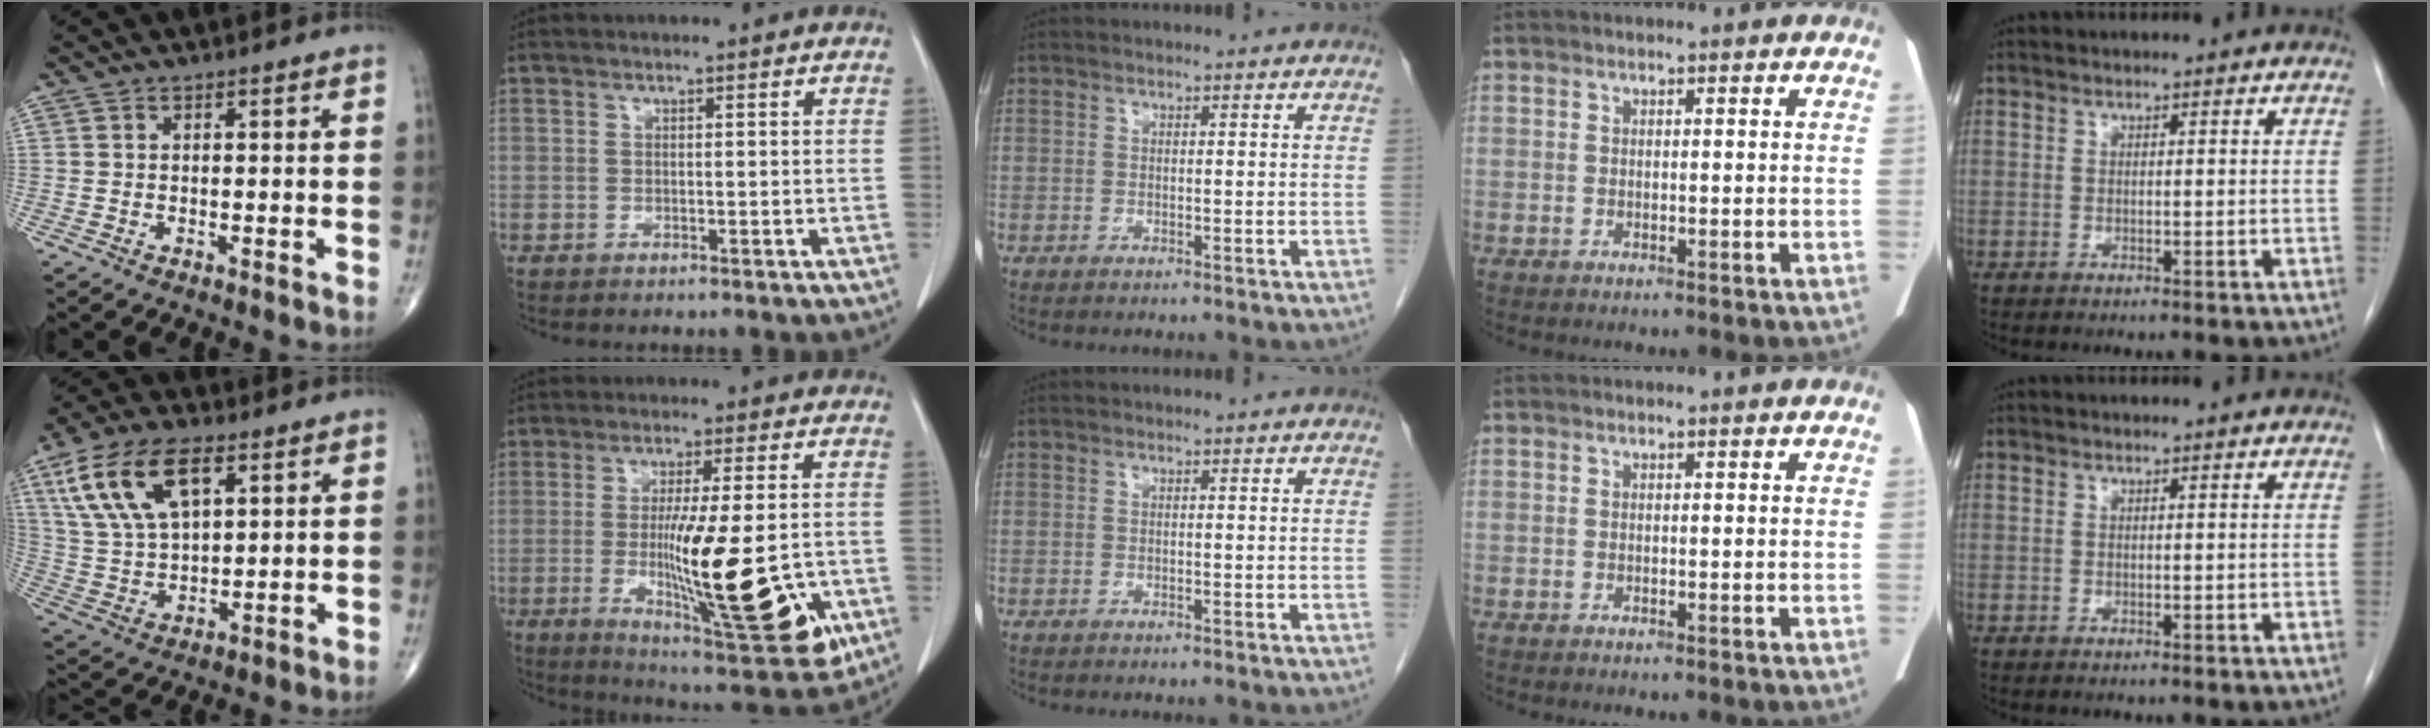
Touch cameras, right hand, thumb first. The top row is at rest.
{"thumb": {"total": 16.4, "force": [7.2, 8.2, 12.3], "torque": [-0.230, -0.010, 0.140]}, "index": {"total": 19.7, "force": [-4.3, 3.1, 18.9], "torque": [-0.271, -0.030, -0.050]}}